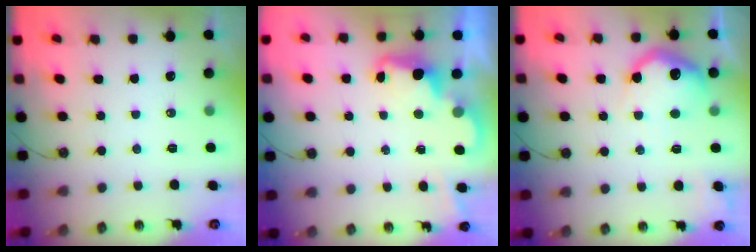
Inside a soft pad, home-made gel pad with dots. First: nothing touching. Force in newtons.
{"total": 2.4, "press": 2.3, "slide": 0.7}
{"total": 15.2, "press": 15.2, "slide": 1.0}